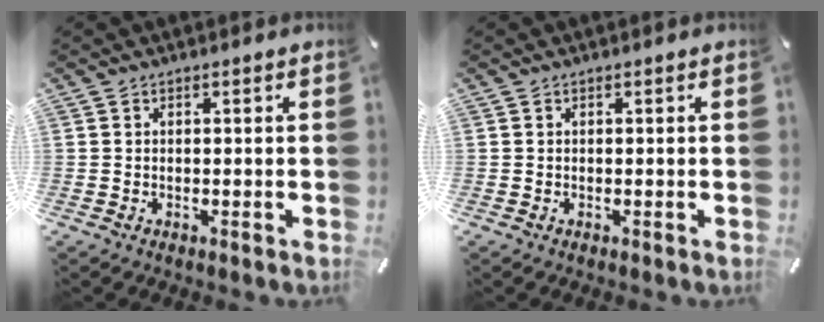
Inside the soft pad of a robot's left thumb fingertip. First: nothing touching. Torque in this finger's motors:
{"motor_torque": [0.00, 0.00, 0.00, 0.00, 0.00]}